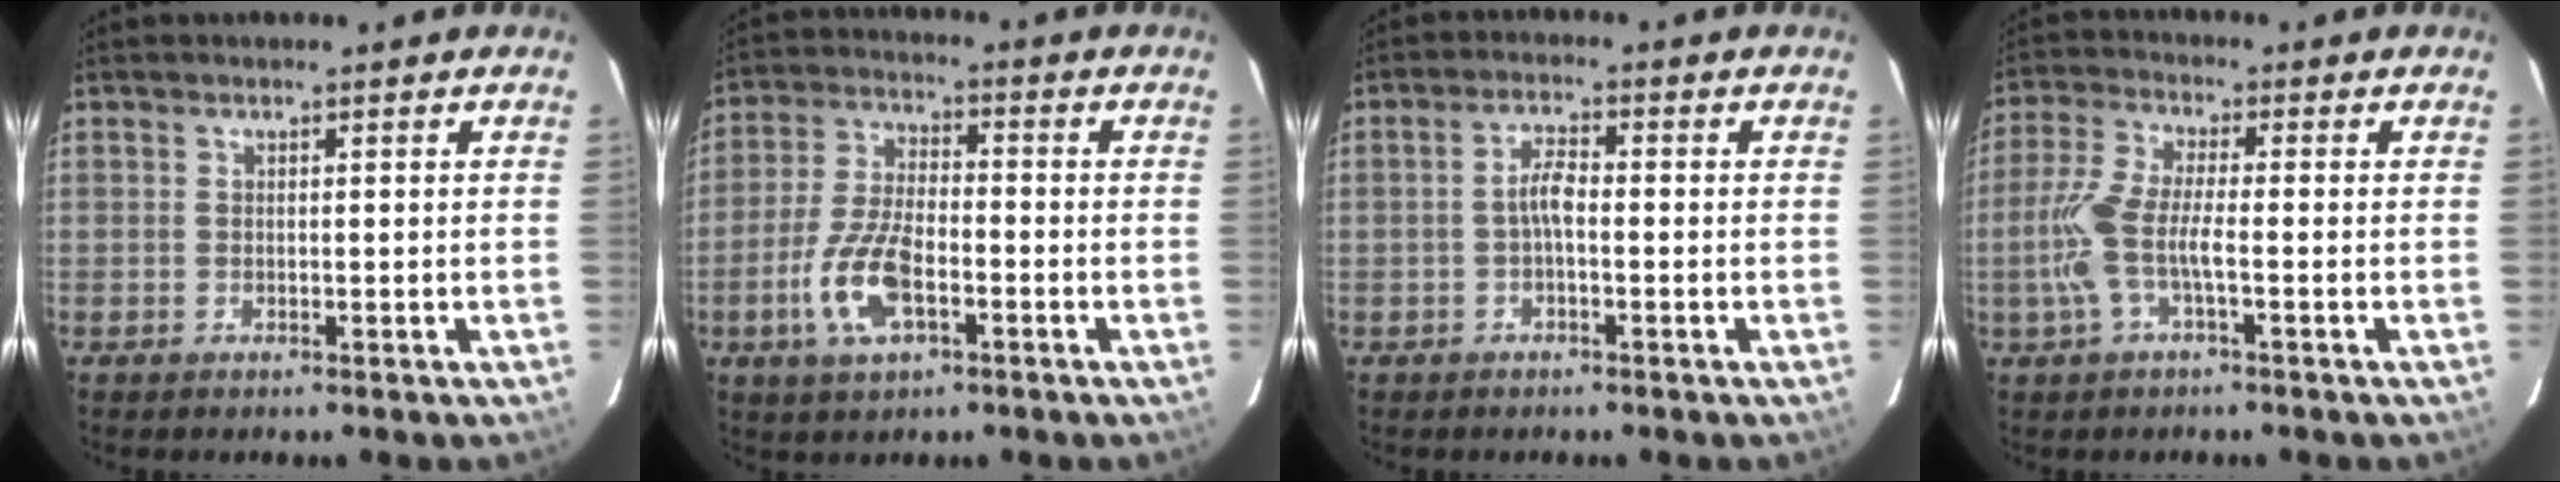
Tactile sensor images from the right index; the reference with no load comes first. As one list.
[{"total": 11.1, "force": [-4.2, 4.7, 9.2], "torque": [-0.198, -0.002, -0.078]}, {"total": 3.0, "force": [-0.8, 0.9, 2.8], "torque": [-0.058, 0.010, -0.017]}, {"total": 8.4, "force": [-2.1, 1.6, 7.9], "torque": [-0.182, 0.002, -0.041]}]